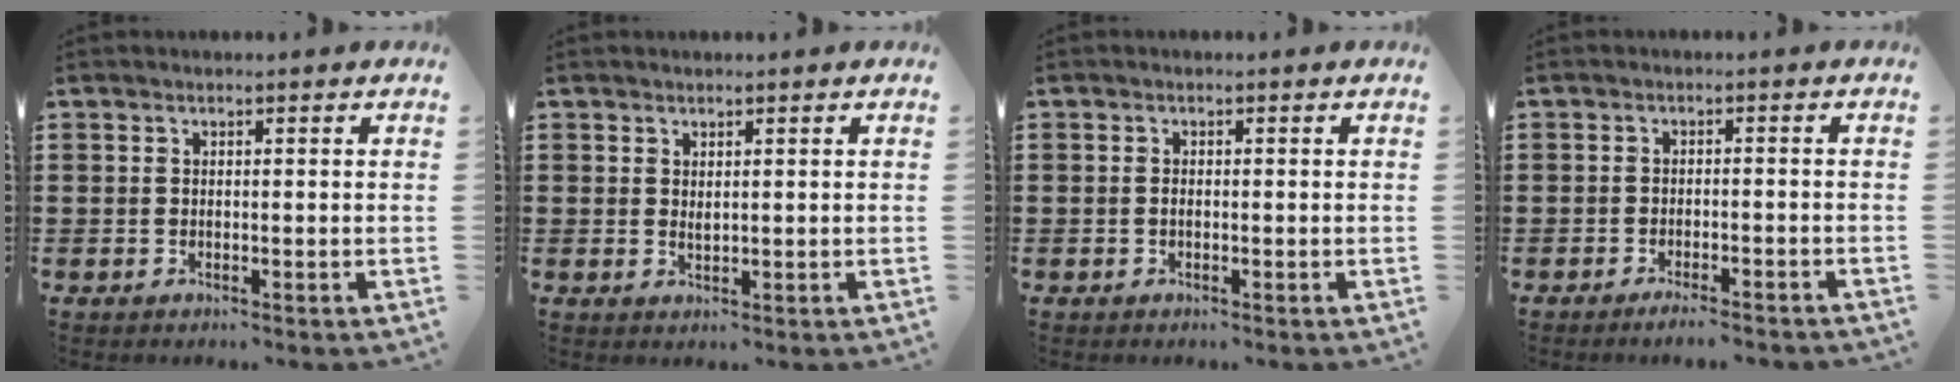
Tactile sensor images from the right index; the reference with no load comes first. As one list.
[{"total": 0.9, "force": [0.7, 0.3, 0.5], "torque": [-0.010, 0.004, 0.012]}, {"total": 0.5, "force": [-0.2, 0.3, 0.4], "torque": [-0.009, -0.001, -0.003]}, {"total": 2.2, "force": [-1.9, -0.1, 0.9], "torque": [-0.017, 0.000, -0.036]}]